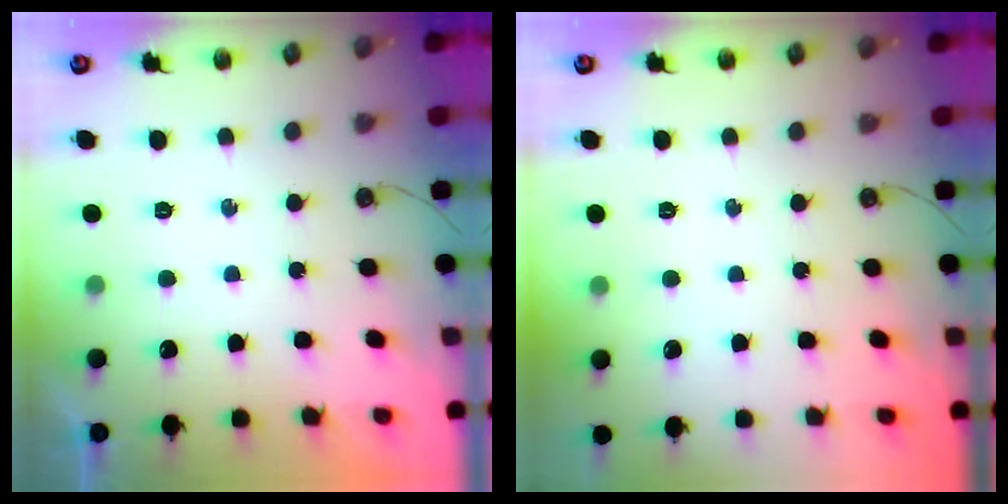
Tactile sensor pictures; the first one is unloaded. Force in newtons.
{"total": 0.0}